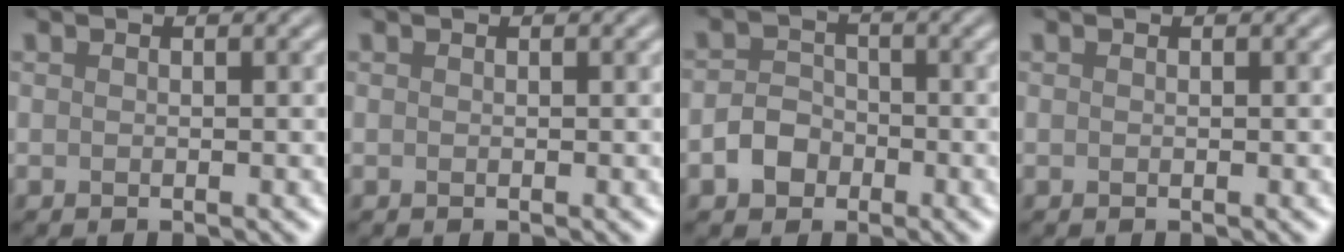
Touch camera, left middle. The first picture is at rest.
{"total": 0.0}
{"total": 2.7, "force": [-1.2, 2.1, 1.1], "torque": [-0.016, 0.005, -0.026]}
{"total": 0.0}